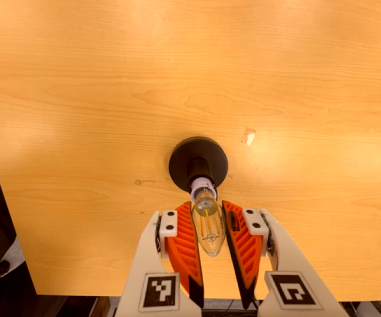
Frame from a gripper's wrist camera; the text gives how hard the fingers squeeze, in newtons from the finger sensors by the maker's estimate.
{"total": 14.4, "left": 16.2, "right": 12.6}